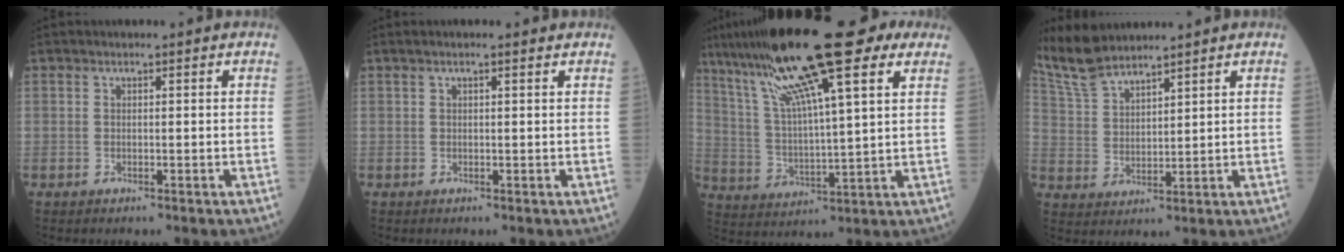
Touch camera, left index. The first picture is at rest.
{"total": 1.7, "force": [1.3, 0.0, 1.1], "torque": [-0.019, 0.017, 0.018]}
{"total": 21.6, "force": [13.6, 2.6, 16.5], "torque": [-0.286, 0.035, 0.225]}
{"total": 7.4, "force": [7.1, 1.0, 1.8], "torque": [-0.062, 0.014, 0.156]}